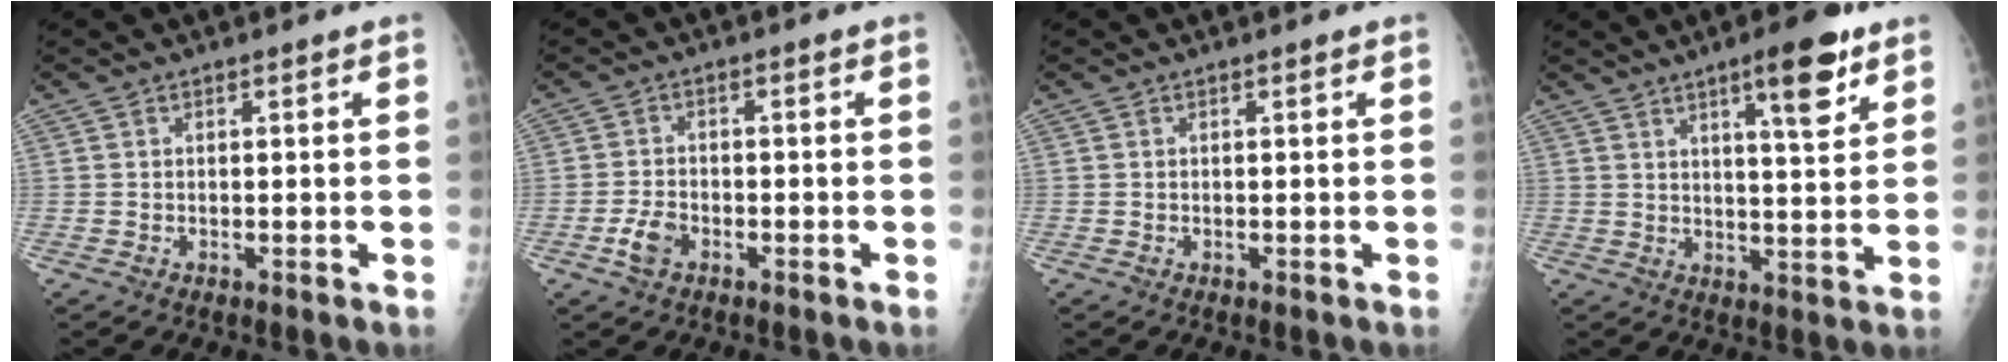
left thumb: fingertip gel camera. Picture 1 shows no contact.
{"total": 3.7, "force": [-1.8, 2.3, 2.3], "torque": [-0.048, 0.012, -0.034]}
{"total": 0.0}
{"total": 9.5, "force": [5.6, 2.1, 7.5], "torque": [-0.099, -0.032, 0.081]}